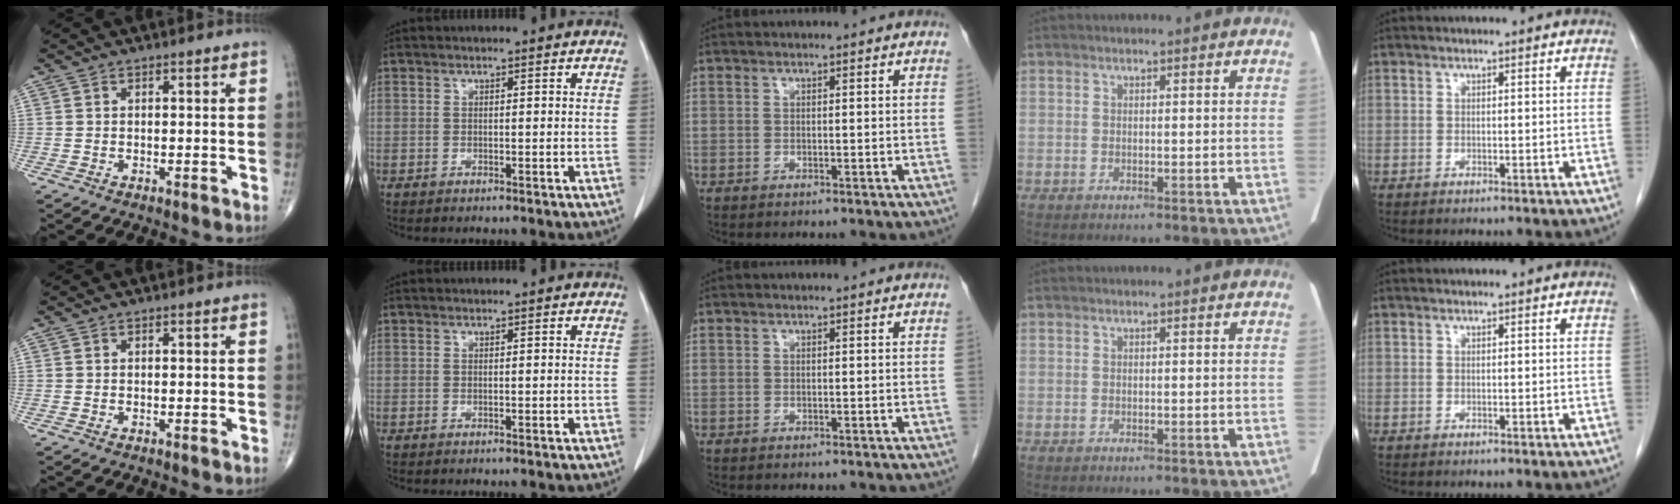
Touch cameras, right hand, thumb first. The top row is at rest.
{}